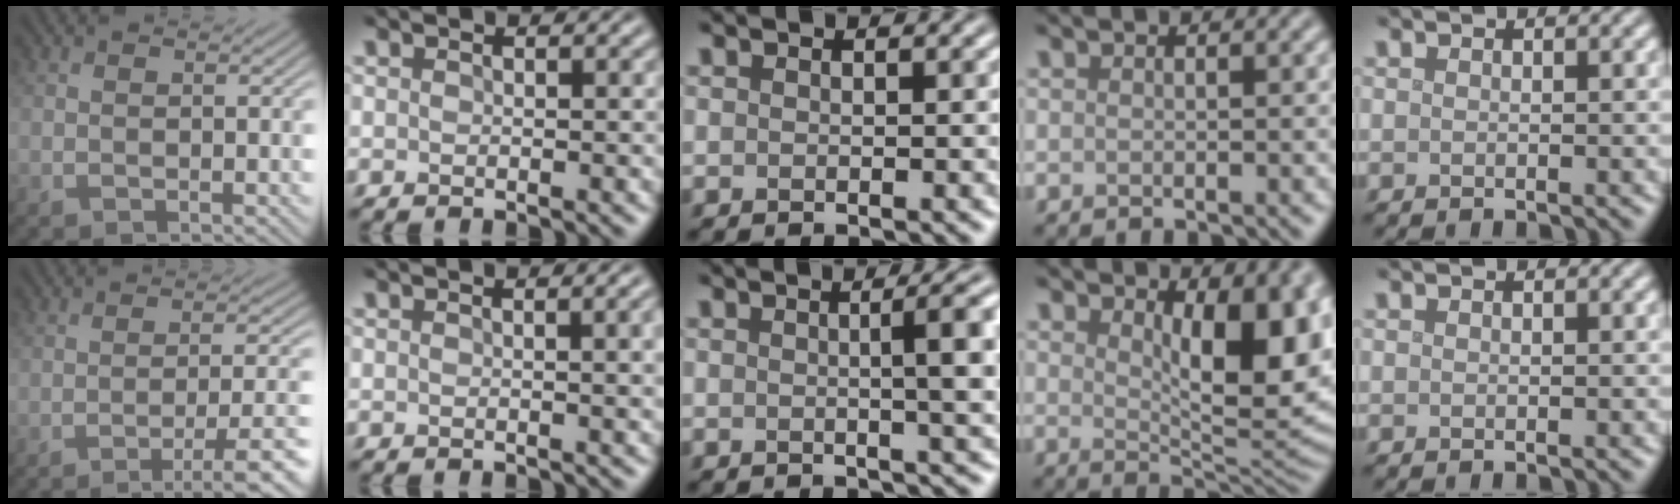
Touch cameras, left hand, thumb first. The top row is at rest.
{"thumb": {"total": 8.1, "force": [-4.5, 1.5, 6.5], "torque": [-0.102, 0.006, -0.067]}, "index": {"total": 2.6, "force": [0.4, 0.8, 2.5], "torque": [-0.021, 0.007, 0.000]}, "middle": {"total": 6.1, "force": [0.4, 1.7, 5.8], "torque": [-0.055, 0.013, 0.006]}, "ring": {"total": 9.1, "force": [2.6, 3.7, 7.9], "torque": [-0.106, -0.005, 0.041]}}